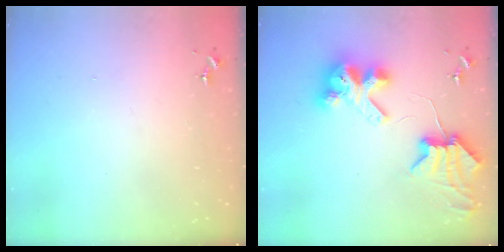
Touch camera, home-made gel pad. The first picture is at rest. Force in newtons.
{"total": 9.4, "press": 9.4, "slide": 1.2}